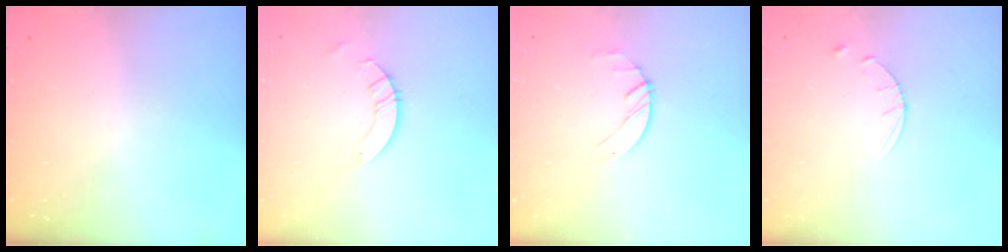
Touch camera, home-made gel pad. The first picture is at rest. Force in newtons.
{"total": 2.6, "press": 2.6, "slide": 0.2}
{"total": 1.2, "press": 1.2, "slide": 0.2}
{"total": 4.9, "press": 4.9, "slide": 0.6}